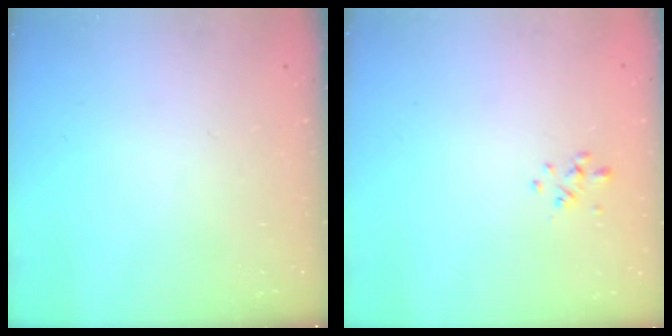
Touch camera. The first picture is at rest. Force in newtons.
{"total": 1.0, "press": 0.7, "slide": 0.6}